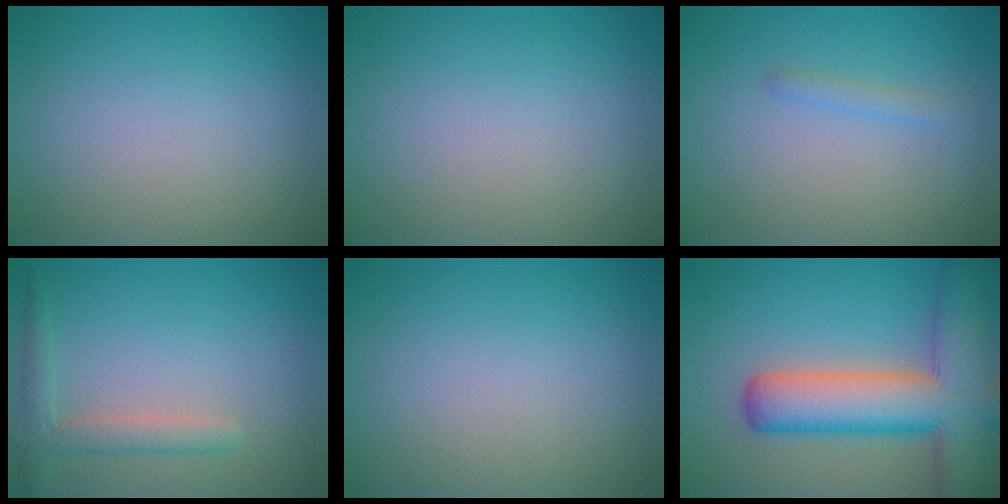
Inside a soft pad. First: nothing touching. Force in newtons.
{"total": 0.0}
{"total": 1.1, "press": 1.1, "slide": 0.0}
{"total": 2.6, "press": 2.5, "slide": 0.2}
{"total": 0.0}
{"total": 11.0, "press": 11.0, "slide": 0.6}